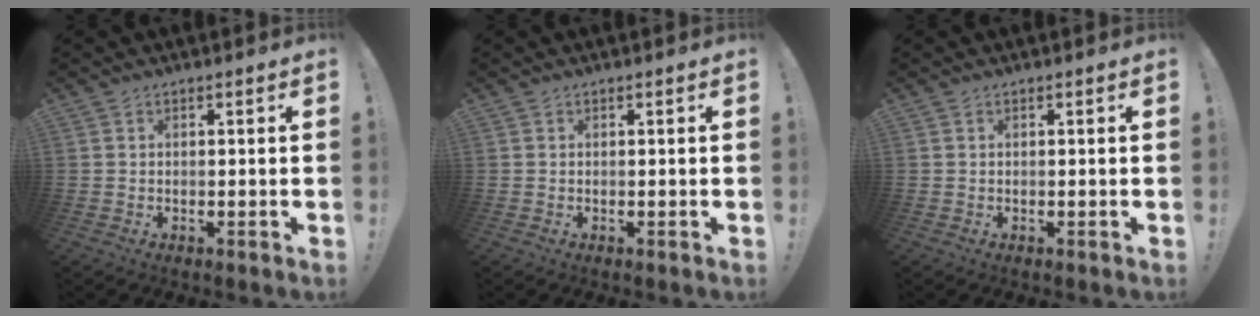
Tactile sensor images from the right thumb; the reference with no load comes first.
{"total": 0.0}
{"total": 0.0}